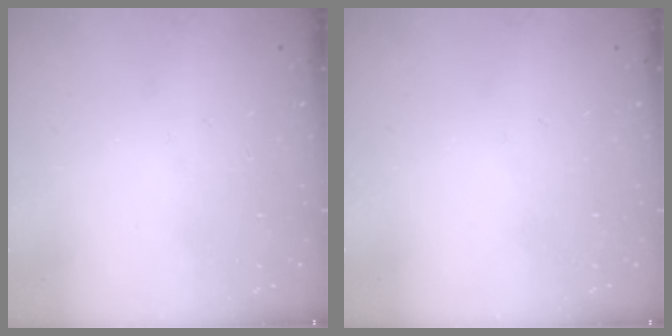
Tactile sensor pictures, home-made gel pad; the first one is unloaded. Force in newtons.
{"total": 0.0}